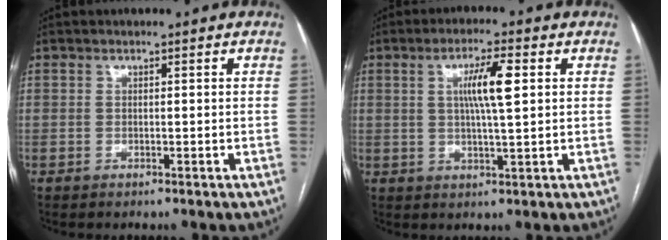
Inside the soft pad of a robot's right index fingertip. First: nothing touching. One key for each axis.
{"total": 6.5, "fx": 1.5, "fy": 0.4, "fz": 6.3, "tx": -0.115, "ty": 0.004, "tz": 0.027}